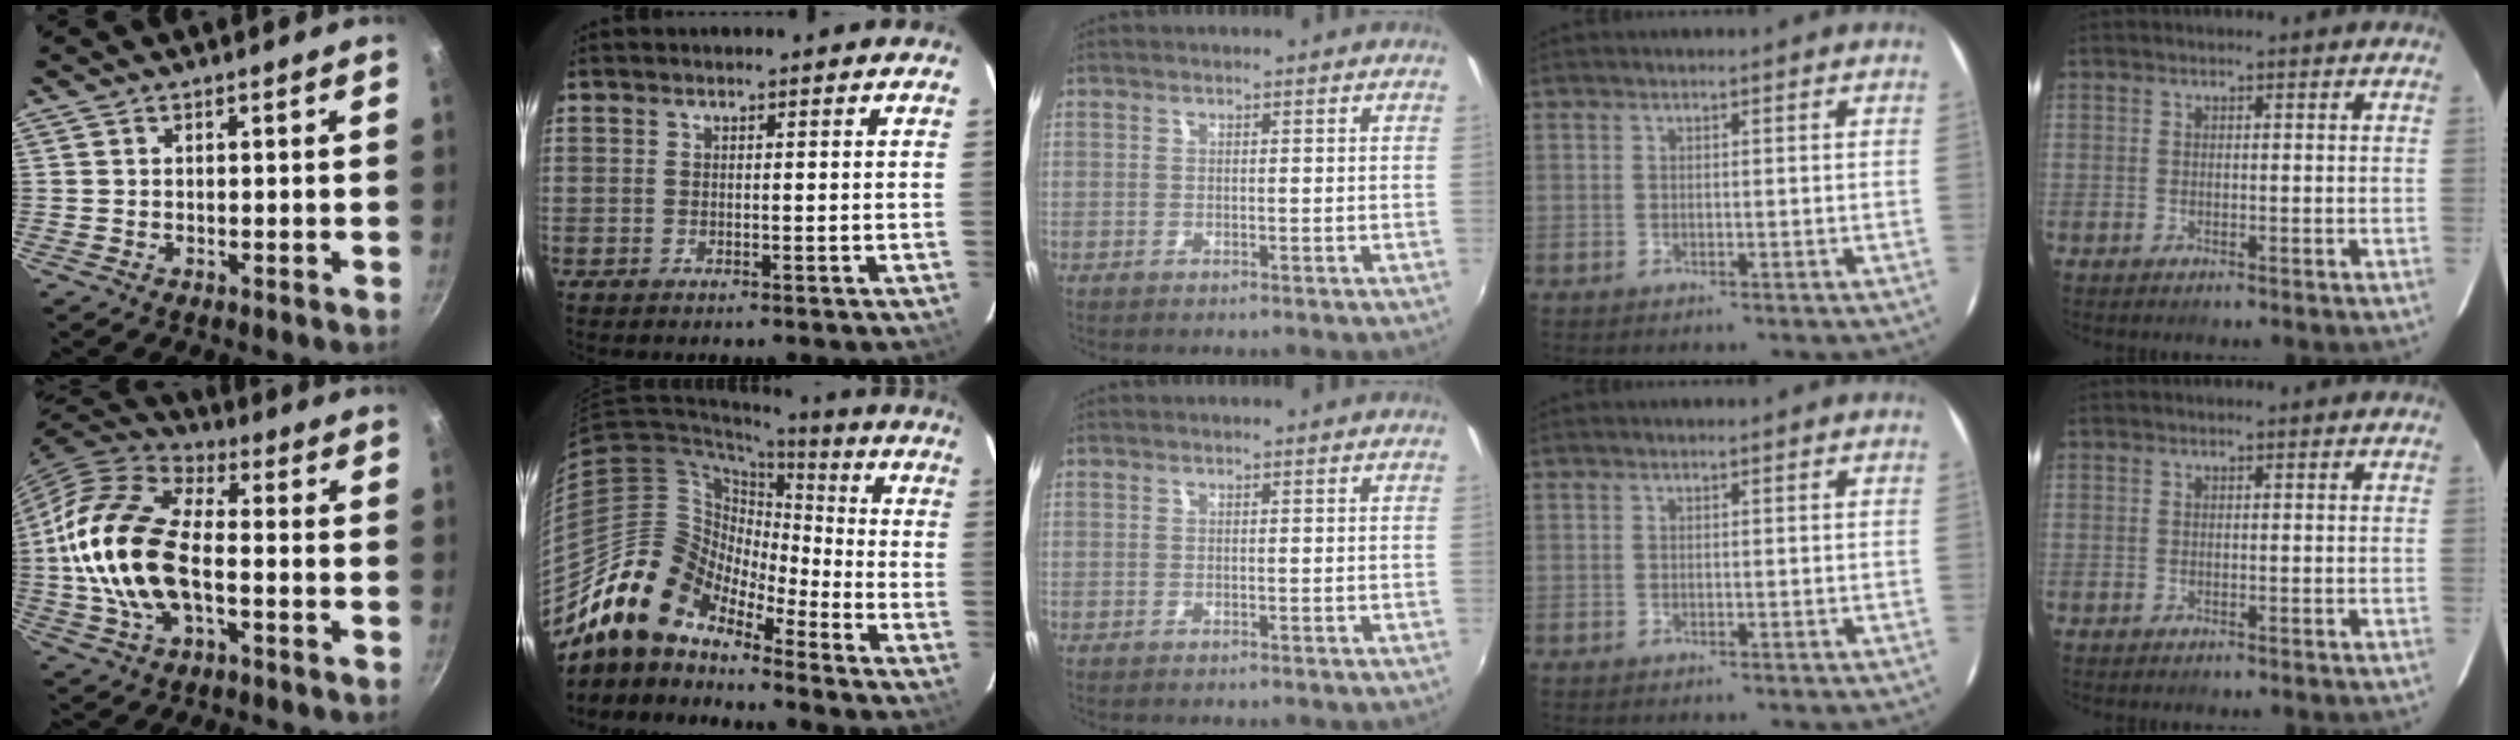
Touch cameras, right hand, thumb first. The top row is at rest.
{"thumb": {"total": 19.3, "force": [-2.0, 10.2, 16.2], "torque": [-0.311, 0.032, -0.051]}, "index": {"total": 14.5, "force": [-12.0, 6.5, 4.9], "torque": [-0.092, 0.021, -0.238]}}